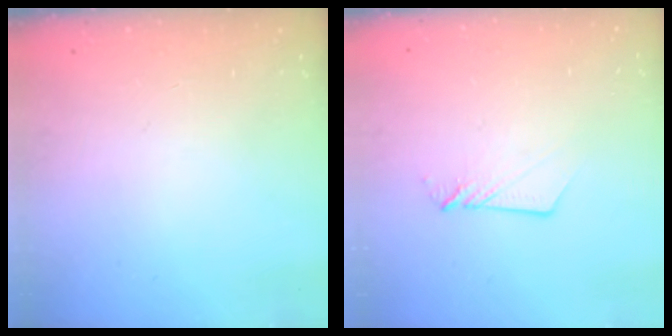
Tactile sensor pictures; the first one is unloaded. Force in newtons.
{"total": 4.5, "press": 4.5, "slide": 0.3}